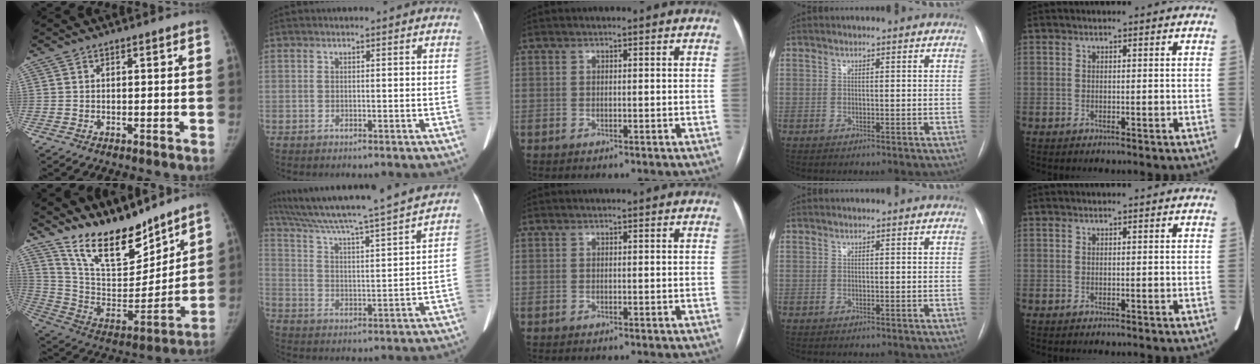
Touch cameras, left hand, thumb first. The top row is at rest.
{"thumb": {"total": 18.9, "force": [15.8, 6.4, 8.3], "torque": [-0.093, -0.107, 0.284]}, "index": {"total": 21.4, "force": [18.9, -1.7, 9.9], "torque": [-0.176, -0.018, 0.281]}}